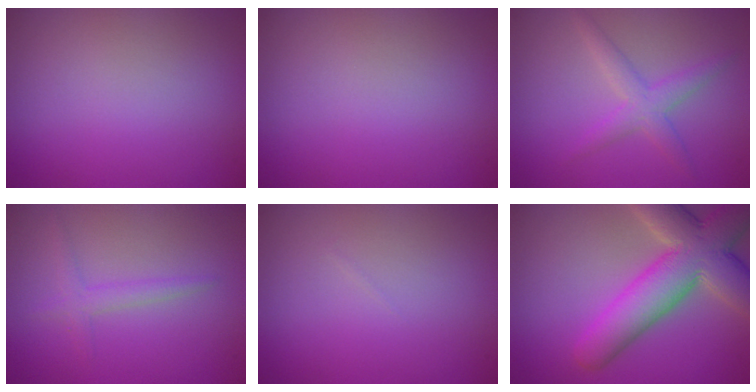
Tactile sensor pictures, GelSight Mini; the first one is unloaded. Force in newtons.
{"total": 0.0}
{"total": 2.5, "press": 2.5, "slide": 0.1}
{"total": 1.6, "press": 1.6, "slide": 0.1}
{"total": 0.0}
{"total": 9.6, "press": 9.6, "slide": 0.8}